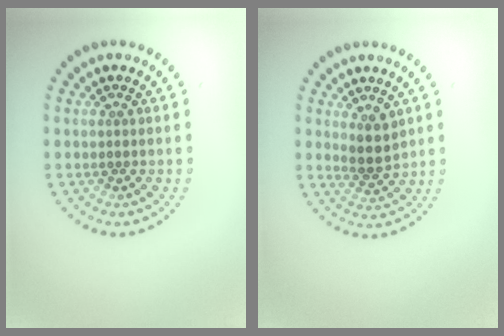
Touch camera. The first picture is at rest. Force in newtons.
{"total": 2.5, "press": 2.1, "slide": 1.4}